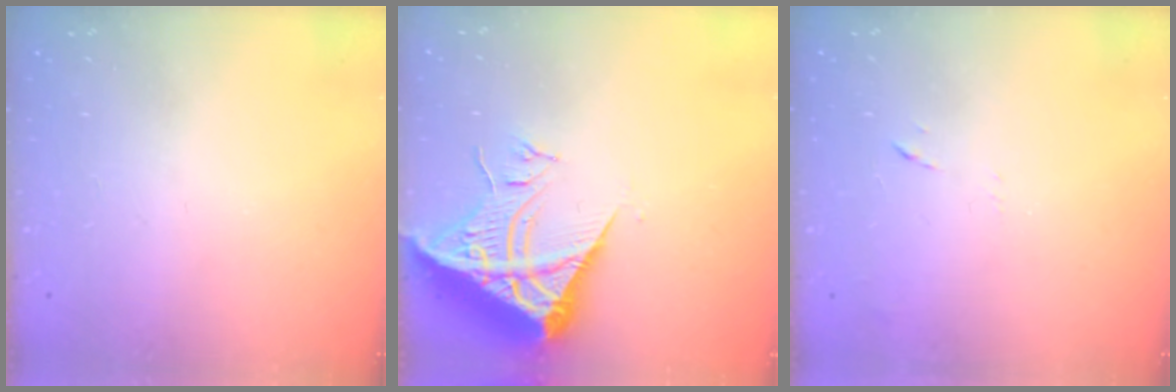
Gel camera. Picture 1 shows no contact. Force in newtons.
{"total": 10.3, "press": 10.3, "slide": 1.2}
{"total": 7.2, "press": 7.2, "slide": 0.6}